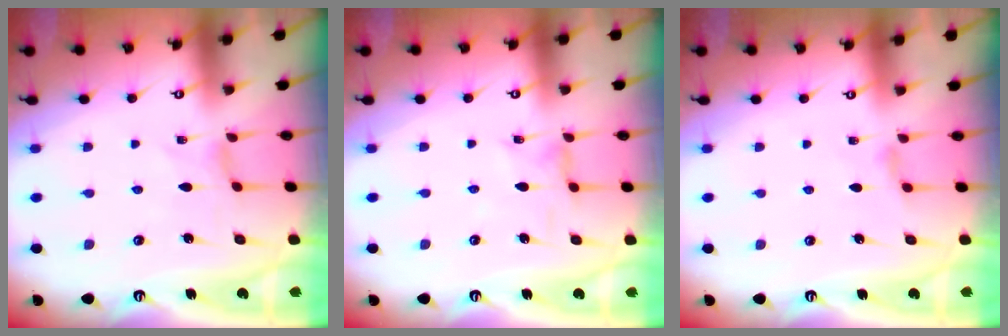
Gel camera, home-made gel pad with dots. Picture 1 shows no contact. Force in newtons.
{"total": 1.9, "press": 1.9, "slide": 0.1}
{"total": 3.7, "press": 3.6, "slide": 0.5}